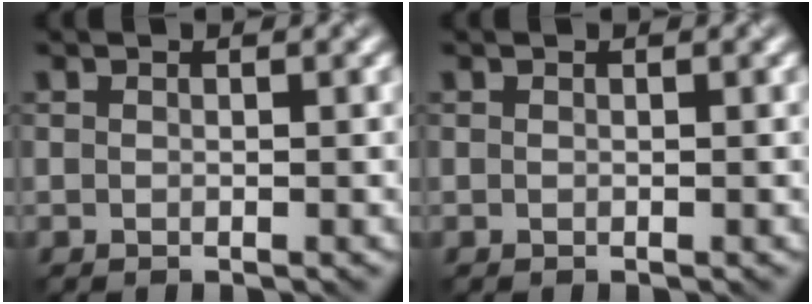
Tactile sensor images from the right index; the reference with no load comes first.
{"total": 0.0}